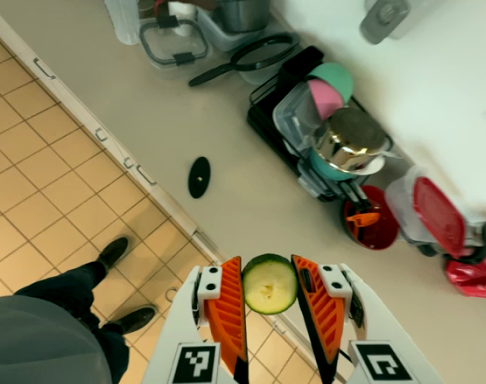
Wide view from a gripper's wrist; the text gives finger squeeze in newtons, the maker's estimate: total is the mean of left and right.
{"total": 8.2, "left": 8.1, "right": 8.4}